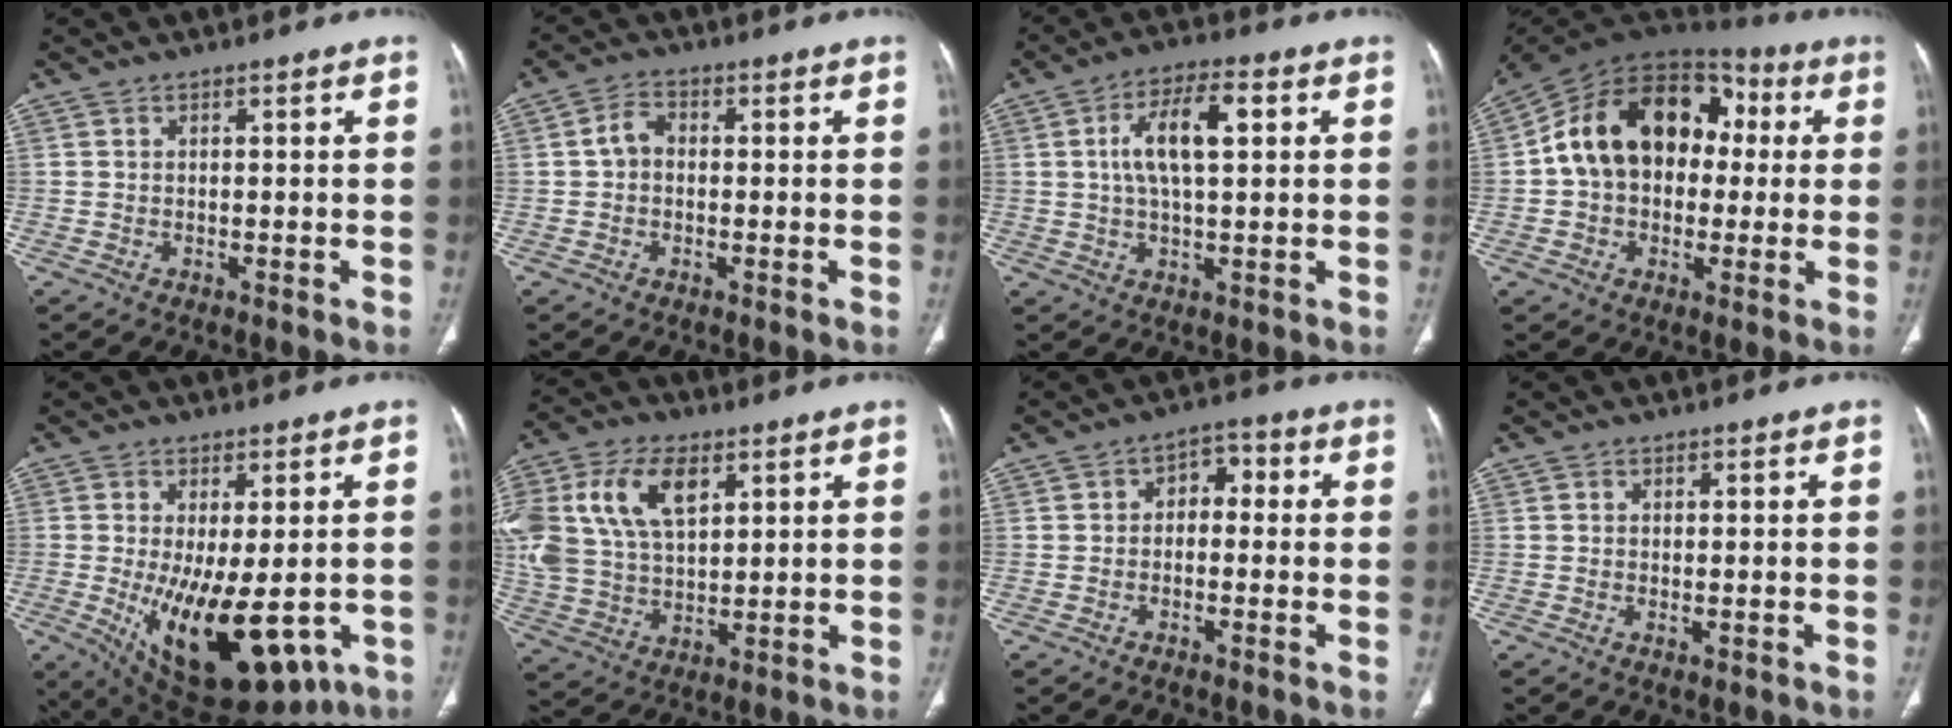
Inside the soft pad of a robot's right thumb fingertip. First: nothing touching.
{"total": 3.6, "force": [-0.1, 2.8, 2.3], "torque": [-0.037, 0.014, -0.009]}
{"total": 10.0, "force": [2.1, 4.0, 8.9], "torque": [-0.159, 0.016, 0.032]}
{"total": 20.2, "force": [2.2, 14.5, 13.9], "torque": [-0.203, 0.047, 0.027]}
{"total": 18.3, "force": [-4.7, 8.2, 15.6], "torque": [-0.238, -0.023, -0.043]}
{"total": 20.5, "force": [7.3, 12.6, 14.4], "torque": [-0.319, 0.007, 0.139]}
{"total": 4.4, "force": [-0.2, 3.1, 3.1], "torque": [-0.021, 0.024, -0.017]}
{"total": 0.8, "force": [-0.2, 0.4, 0.7], "torque": [-0.017, -0.004, -0.001]}